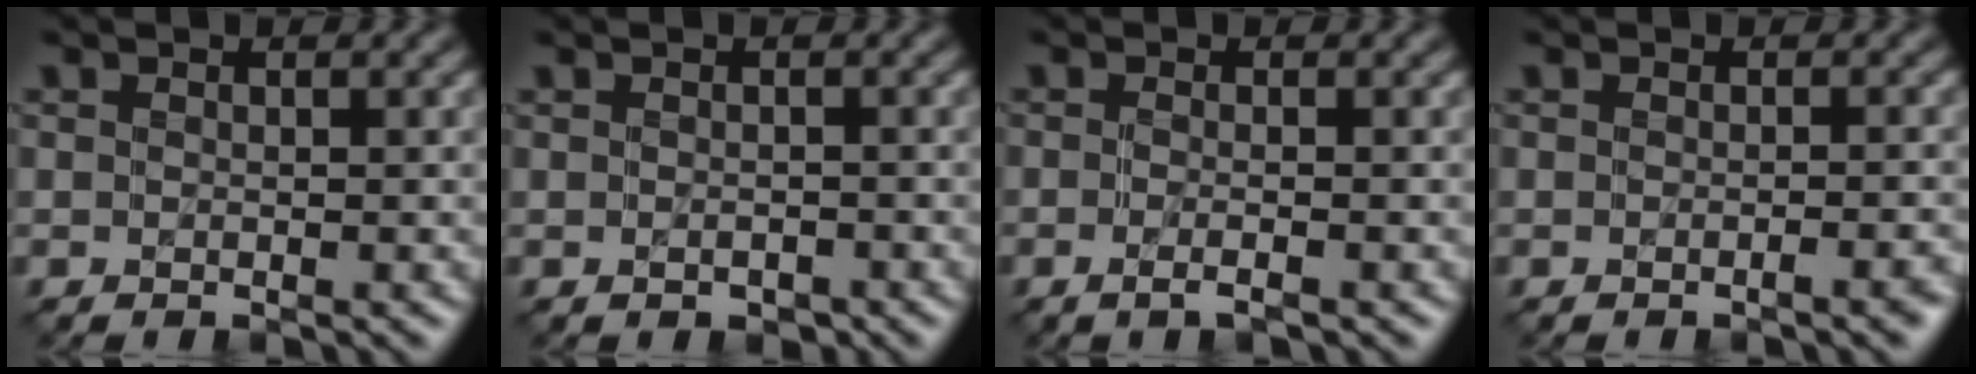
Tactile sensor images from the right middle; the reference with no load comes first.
{"total": 0.9, "force": [-0.4, 0.5, 0.7], "torque": [-0.014, -0.003, -0.004]}
{"total": 1.8, "force": [-0.5, 0.6, 1.6], "torque": [-0.020, -0.006, -0.015]}
{"total": 1.6, "force": [-0.7, 0.4, 1.4], "torque": [-0.012, 0.001, -0.011]}